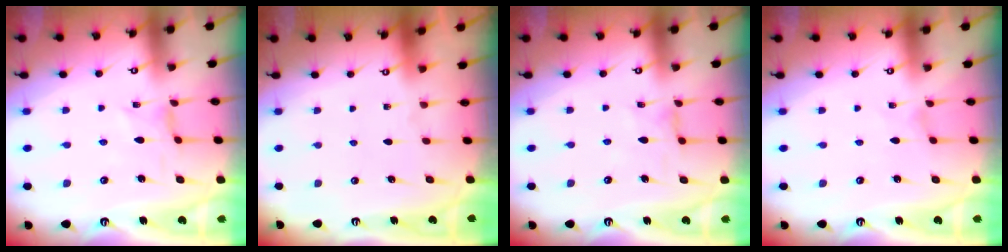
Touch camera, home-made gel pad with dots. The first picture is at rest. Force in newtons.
{"total": 0.0}
{"total": 1.7, "press": 1.7, "slide": 0.3}
{"total": 0.0}